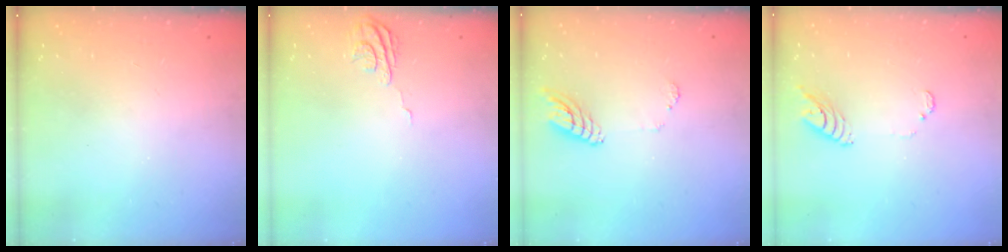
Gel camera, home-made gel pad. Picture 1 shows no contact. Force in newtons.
{"total": 5.7, "press": 5.7, "slide": 0.6}
{"total": 8.5, "press": 8.4, "slide": 0.7}
{"total": 6.9, "press": 6.8, "slide": 0.7}